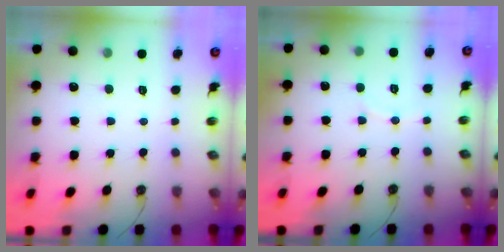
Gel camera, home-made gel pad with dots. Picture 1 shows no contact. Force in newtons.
{"total": 4.9, "press": 4.9, "slide": 0.2}